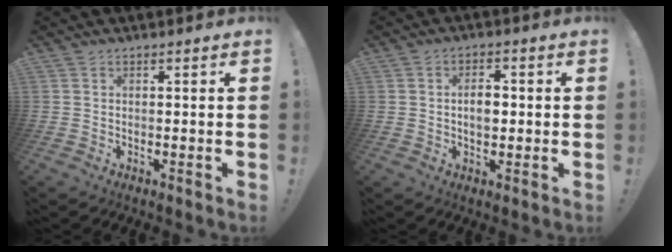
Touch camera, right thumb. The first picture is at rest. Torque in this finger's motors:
{"motor_torque": [-0.05, 0.19, -0.03, 0.39, 0.06]}